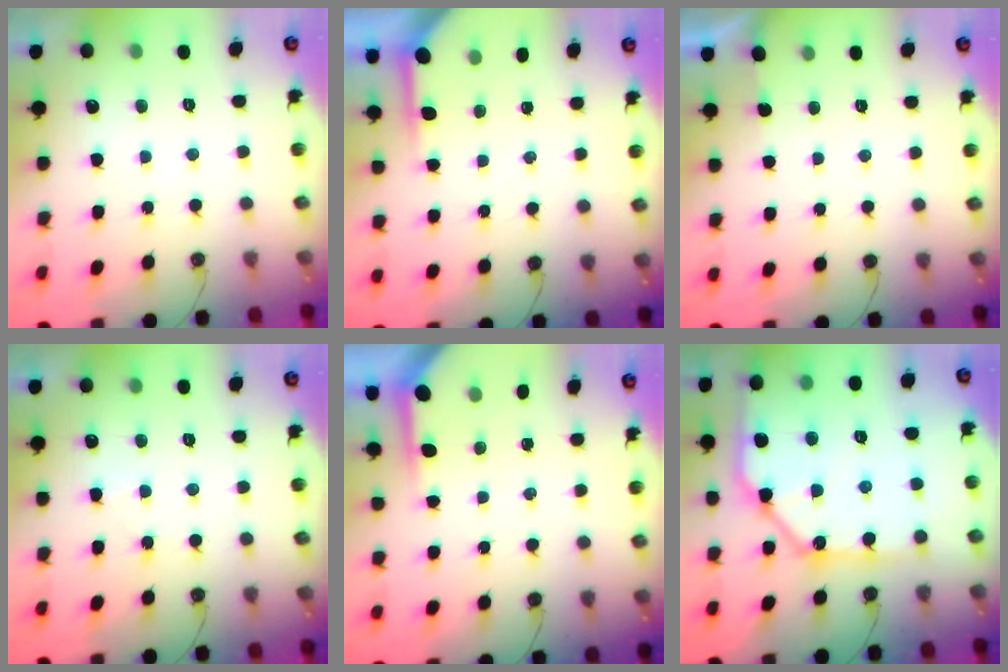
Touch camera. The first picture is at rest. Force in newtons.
{"total": 4.0, "press": 3.9, "slide": 0.3}
{"total": 0.7, "press": 0.7, "slide": 0.1}
{"total": 3.5, "press": 3.5, "slide": 0.5}
{"total": 3.6, "press": 3.6, "slide": 0.3}
{"total": 18.2, "press": 18.1, "slide": 1.9}